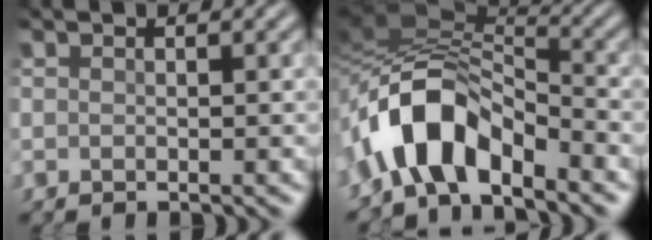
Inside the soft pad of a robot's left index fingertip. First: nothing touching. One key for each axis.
{"total": 7.7, "fx": -3.6, "fy": 3.5, "fz": 5.8, "tx": -0.106, "ty": 0.016, "tz": -0.072}